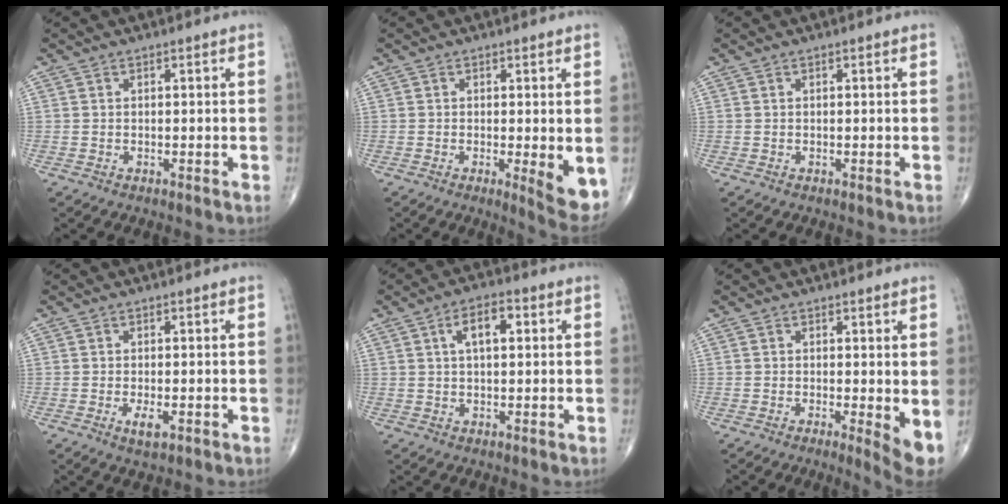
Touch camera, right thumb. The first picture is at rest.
{"total": 6.0, "force": [-0.7, 1.5, 5.8], "torque": [-0.080, -0.017, -0.011]}
{"total": 0.0}
{"total": 2.8, "force": [-0.9, 1.2, 2.4], "torque": [-0.042, -0.004, -0.014]}
{"total": 6.2, "force": [1.7, 3.0, 5.2], "torque": [-0.081, 0.010, 0.026]}
{"total": 4.8, "force": [-0.3, 1.2, 4.6], "torque": [-0.067, -0.014, -0.007]}